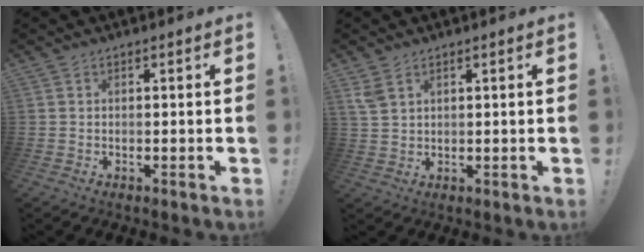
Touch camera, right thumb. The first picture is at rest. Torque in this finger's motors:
{"motor_torque": [-0.14, -0.20, 0.11, 0.22, 0.14]}